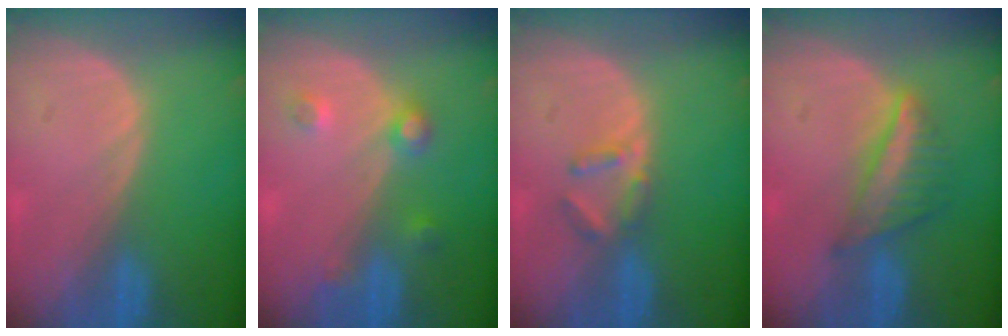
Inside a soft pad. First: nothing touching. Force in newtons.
{"total": 3.8, "press": 3.5, "slide": 1.4}
{"total": 3.0, "press": 3.0, "slide": 0.4}
{"total": 5.9, "press": 5.7, "slide": 1.6}